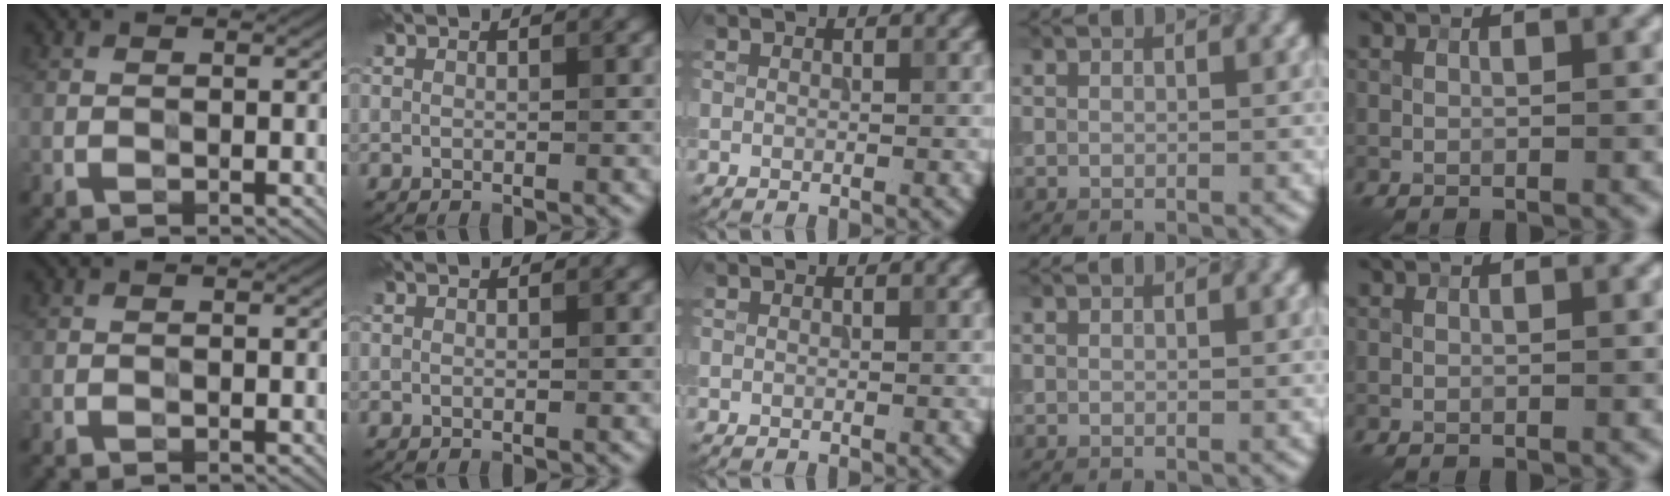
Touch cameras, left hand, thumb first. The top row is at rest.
{}